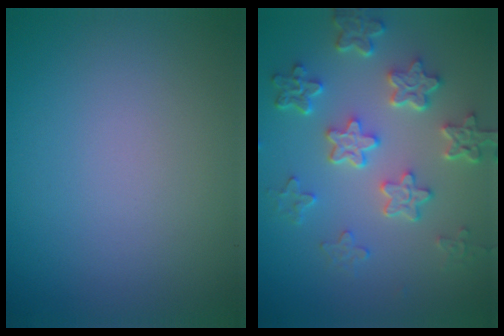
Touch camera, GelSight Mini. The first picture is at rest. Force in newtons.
{"total": 5.6, "press": 4.3, "slide": 3.6}